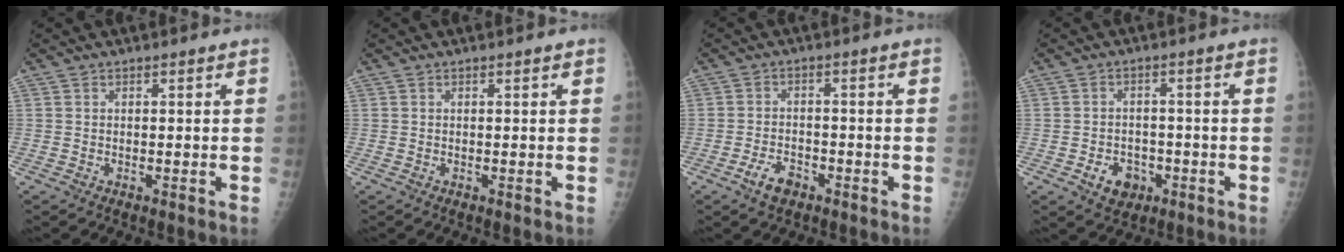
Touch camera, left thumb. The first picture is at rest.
{"total": 0.0}
{"total": 4.3, "force": [-2.6, 2.4, 2.4], "torque": [-0.042, 0.016, -0.045]}
{"total": 5.3, "force": [-2.3, 4.1, 2.5], "torque": [-0.021, 0.015, -0.029]}